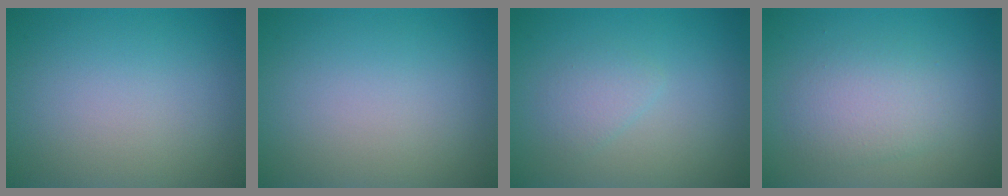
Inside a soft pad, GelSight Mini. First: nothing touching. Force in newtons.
{"total": 0.0}
{"total": 1.5, "press": 1.5, "slide": 0.1}
{"total": 2.9, "press": 2.9, "slide": 0.1}